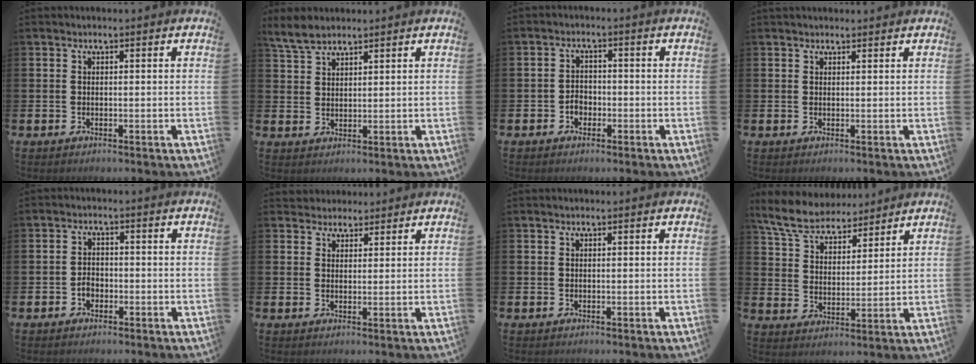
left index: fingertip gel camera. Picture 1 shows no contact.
{"total": 4.0, "force": [3.6, 1.1, 1.2], "torque": [-0.034, -0.008, 0.068]}
{"total": 2.2, "force": [-1.0, 1.8, 0.8], "torque": [-0.014, 0.002, -0.022]}
{"total": 0.8, "force": [0.8, 0.2, 0.0], "torque": [0.007, 0.000, 0.012]}
{"total": 1.9, "force": [-0.8, 1.5, 0.8], "torque": [-0.015, 0.003, -0.018]}
{"total": 2.8, "force": [2.5, 1.2, -0.5], "torque": [0.007, -0.010, 0.045]}
{"total": 0.0}
{"total": 7.2, "force": [6.6, 2.0, 1.8], "torque": [-0.072, -0.031, 0.121]}